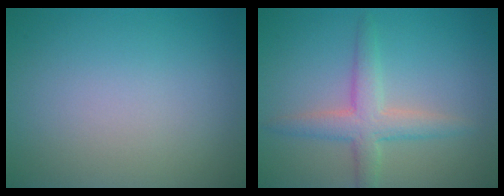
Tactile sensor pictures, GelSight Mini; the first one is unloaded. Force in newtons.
{"total": 3.5, "press": 3.5, "slide": 0.0}